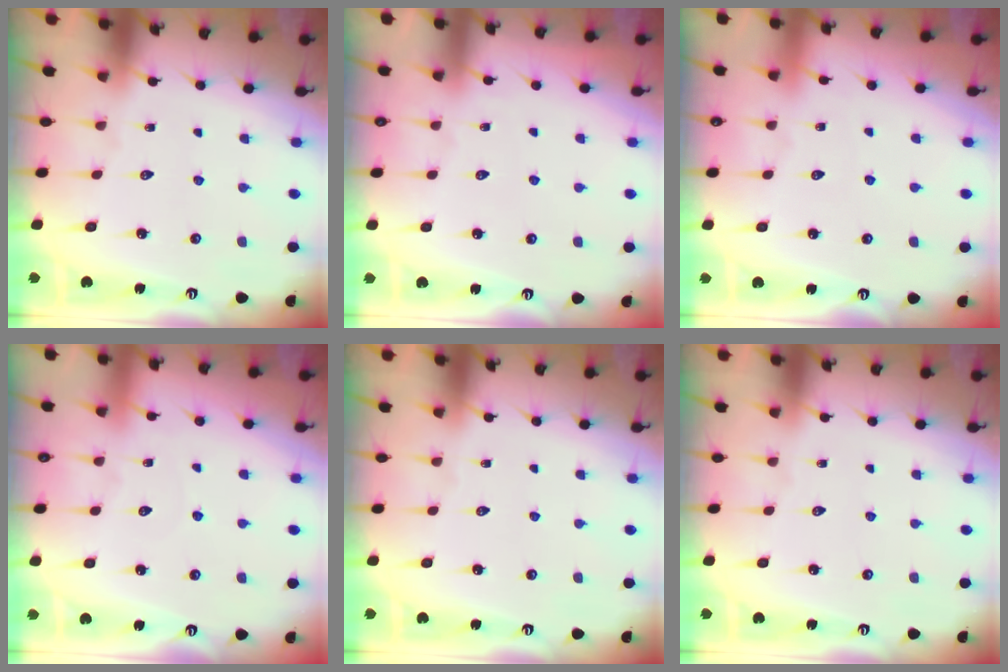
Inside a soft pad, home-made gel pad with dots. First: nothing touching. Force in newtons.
{"total": 3.2, "press": 3.2, "slide": 0.4}
{"total": 1.1, "press": 1.1, "slide": 0.2}
{"total": 2.7, "press": 2.7, "slide": 0.3}
{"total": 0.0}
{"total": 0.0}